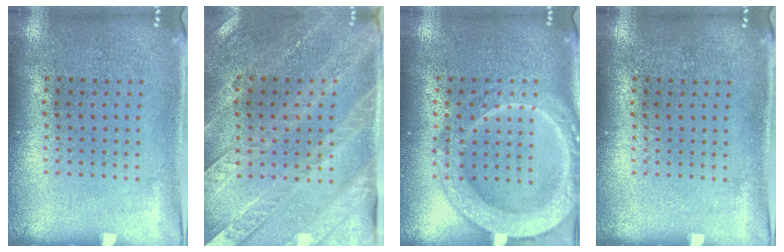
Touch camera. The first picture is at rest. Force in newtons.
{"total": 2.9, "press": 2.7, "slide": 1.2}
{"total": 4.2, "press": 4.2, "slide": 0.5}
{"total": 0.0}